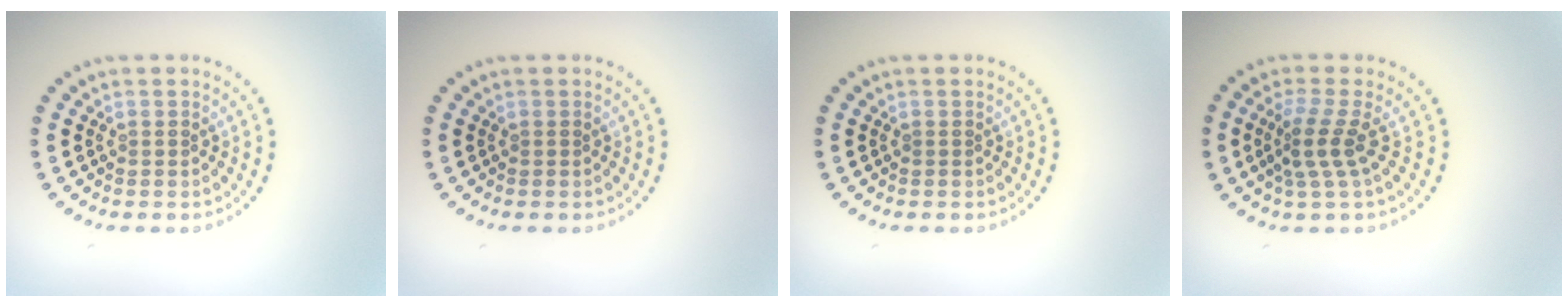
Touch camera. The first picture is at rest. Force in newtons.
{"total": 0.0}
{"total": 0.0}
{"total": 2.9, "press": 2.0, "slide": 2.1}